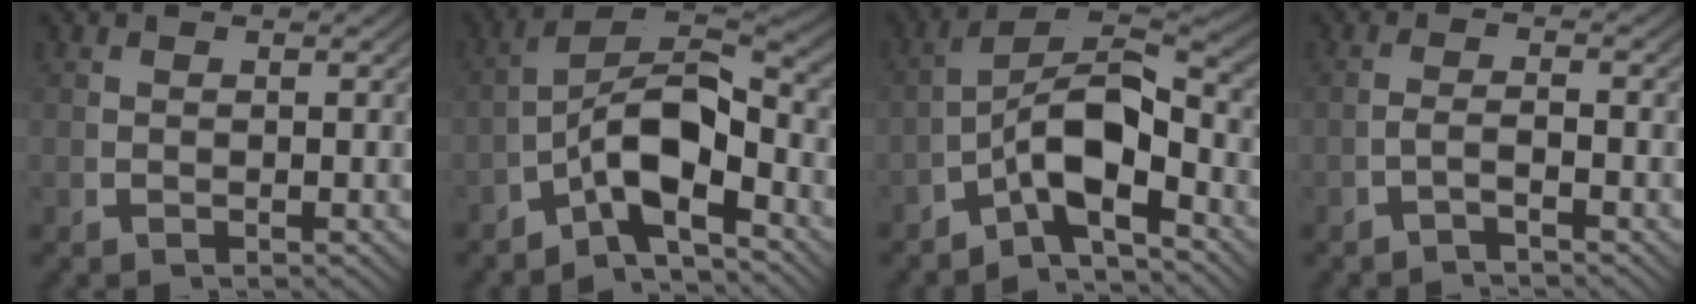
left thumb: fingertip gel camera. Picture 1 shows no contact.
{"total": 9.7, "force": [-2.3, 5.3, 7.8], "torque": [-0.134, -0.028, -0.031]}
{"total": 9.6, "force": [-2.3, 5.2, 7.7], "torque": [-0.132, -0.028, -0.031]}
{"total": 1.7, "force": [-1.2, 0.2, 1.2], "torque": [-0.031, -0.006, -0.021]}